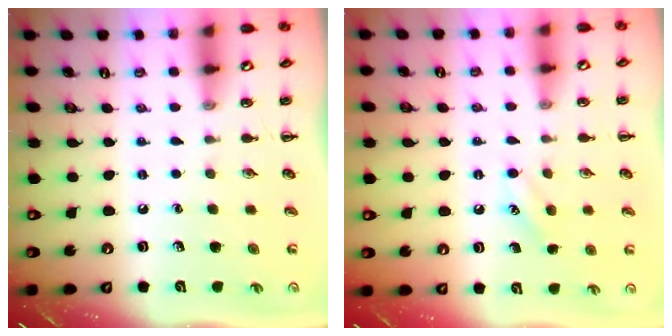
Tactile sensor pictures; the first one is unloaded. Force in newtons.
{"total": 6.8, "press": 6.6, "slide": 2.0}